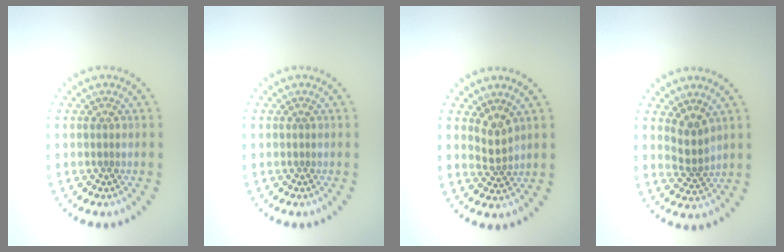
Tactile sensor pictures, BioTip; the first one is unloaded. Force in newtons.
{"total": 0.0}
{"total": 1.7, "press": 1.3, "slide": 1.2}
{"total": 2.2, "press": 1.6, "slide": 1.4}